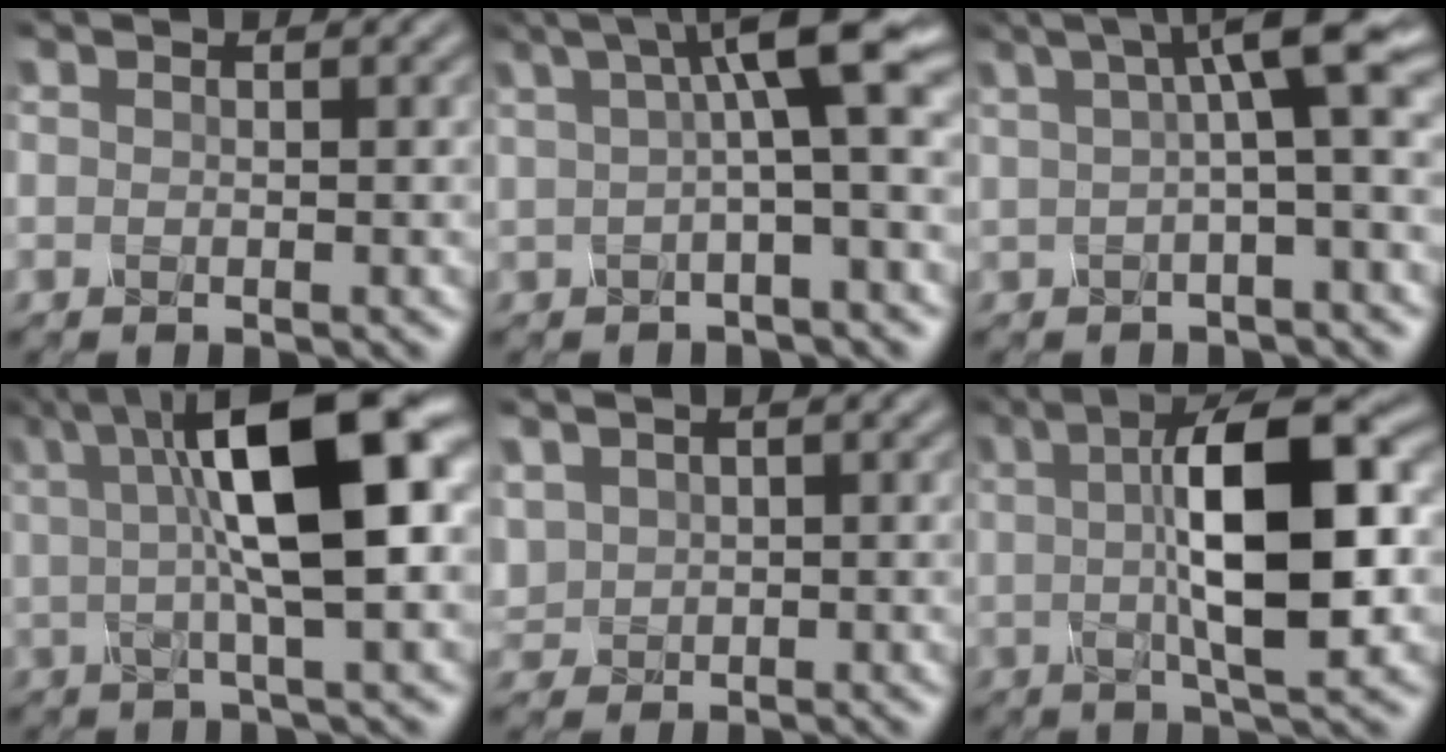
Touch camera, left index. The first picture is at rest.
{"total": 6.3, "force": [1.8, 1.1, 6.0], "torque": [-0.082, 0.020, 0.019]}
{"total": 5.7, "force": [1.5, 1.0, 5.4], "torque": [-0.075, 0.020, 0.018]}
{"total": 11.6, "force": [2.8, 2.9, 10.9], "torque": [-0.161, 0.020, 0.043]}
{"total": 2.0, "force": [0.9, 1.6, 0.6], "torque": [-0.021, 0.002, 0.021]}
{"total": 11.1, "force": [1.2, 3.2, 10.5], "torque": [-0.158, 0.012, 0.016]}